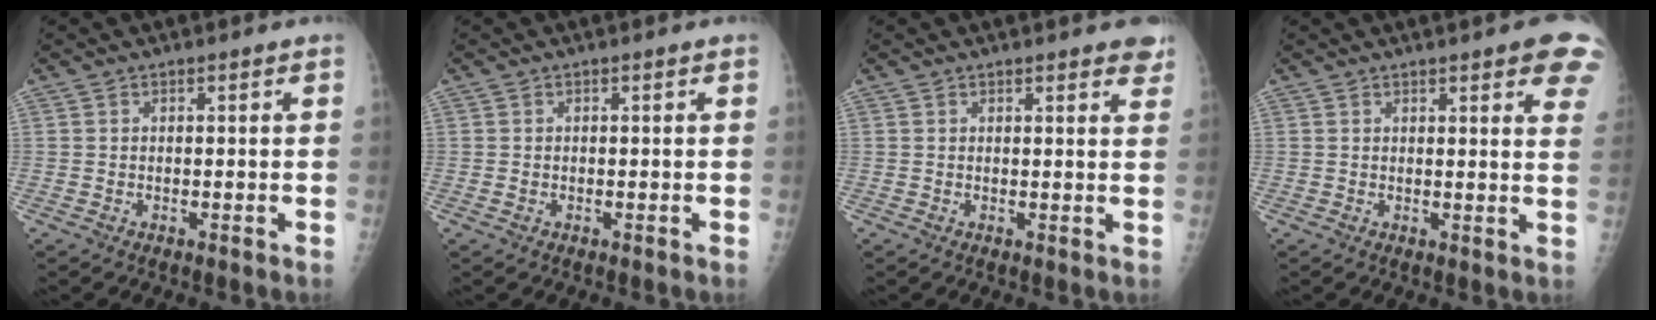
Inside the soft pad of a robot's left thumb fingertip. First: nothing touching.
{"total": 0.7, "force": [-0.3, 0.5, 0.3], "torque": [-0.006, 0.007, -0.001]}
{"total": 4.2, "force": [3.2, 1.3, 2.3], "torque": [-0.004, -0.008, 0.029]}
{"total": 9.5, "force": [5.4, 2.2, 7.5], "torque": [-0.061, -0.013, 0.052]}